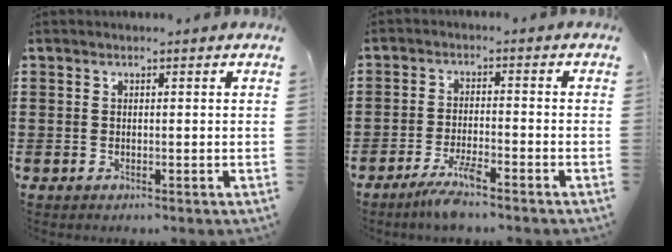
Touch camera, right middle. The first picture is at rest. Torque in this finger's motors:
{"motor_torque": [2.14, 0.00, 0.10, 0.11]}